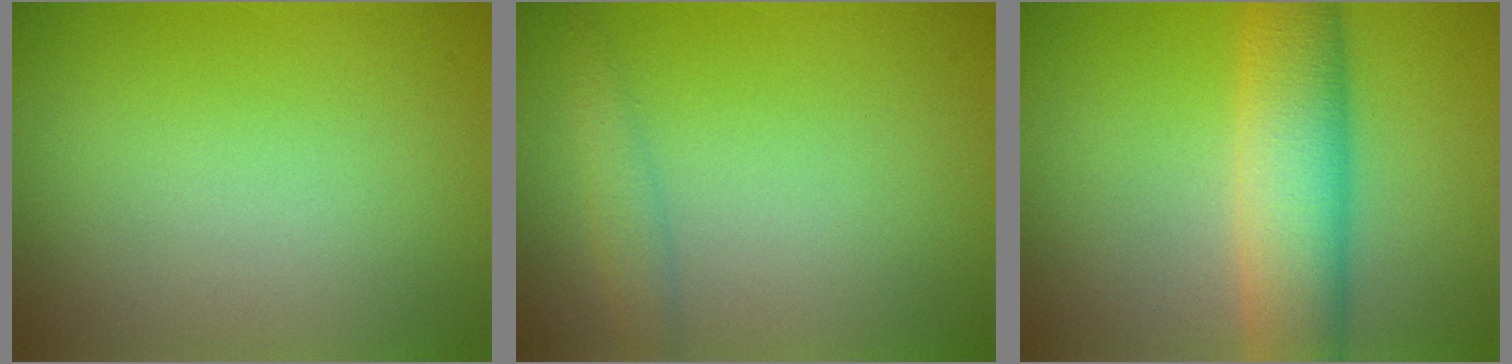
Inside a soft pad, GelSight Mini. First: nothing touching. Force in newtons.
{"total": 1.7, "press": 1.7, "slide": 0.1}
{"total": 7.9, "press": 7.9, "slide": 0.2}